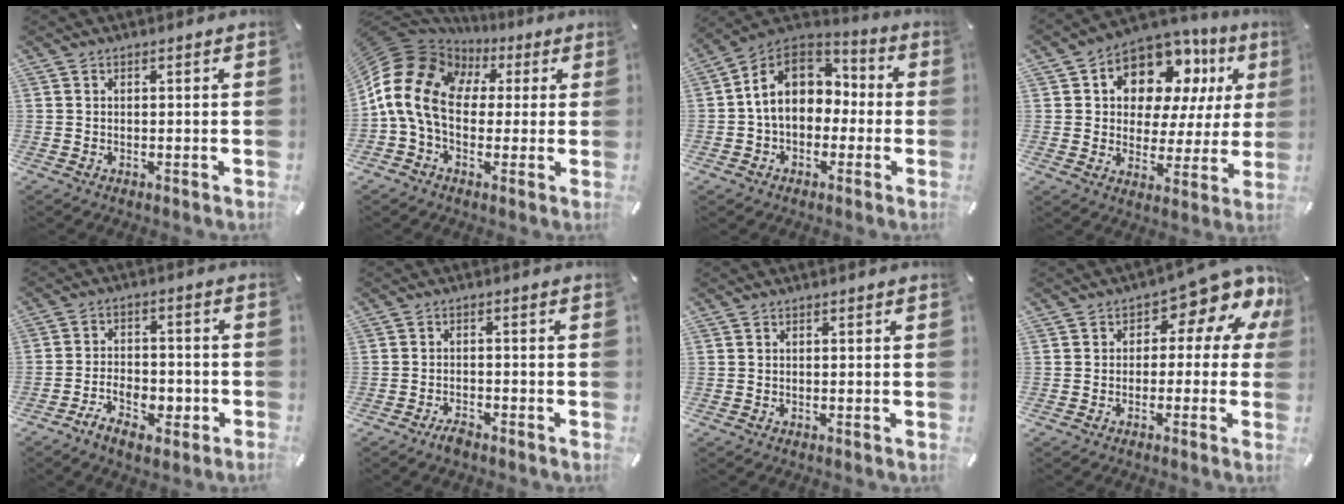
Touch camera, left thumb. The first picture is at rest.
{"total": 15.2, "force": [-0.4, 11.9, 9.5], "torque": [-0.227, 0.012, -0.013]}
{"total": 12.6, "force": [0.4, 10.1, 7.6], "torque": [-0.149, 0.012, 0.009]}
{"total": 13.3, "force": [7.7, 8.9, 6.4], "torque": [-0.102, -0.054, 0.138]}
{"total": 7.9, "force": [-4.6, 4.4, 4.7], "torque": [-0.086, 0.024, -0.083]}
{"total": 2.9, "force": [-2.5, 0.8, 1.1], "torque": [-0.017, 0.016, -0.049]}
{"total": 0.0}
{"total": 9.5, "force": [4.6, 4.5, 7.0], "torque": [-0.086, -0.047, 0.076]}